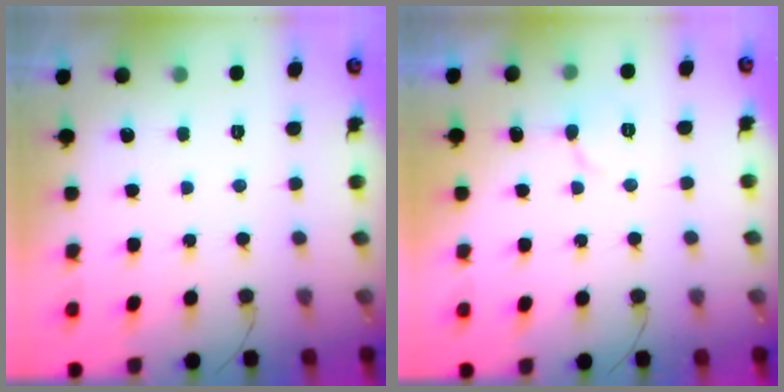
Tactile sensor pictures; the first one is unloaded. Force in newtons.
{"total": 6.9, "press": 6.9, "slide": 0.1}